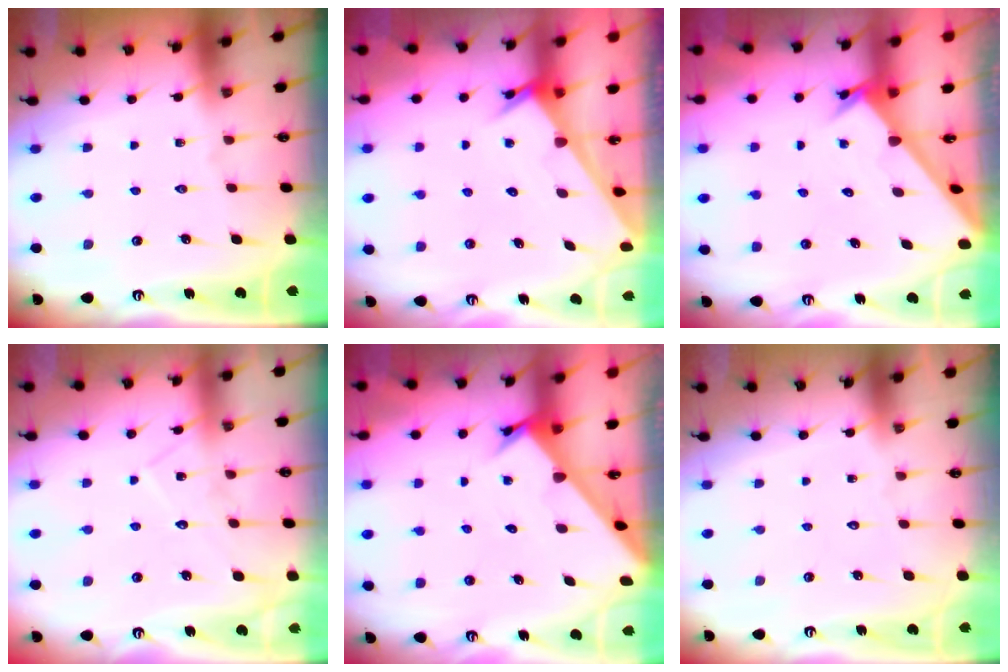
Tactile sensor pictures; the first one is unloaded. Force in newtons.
{"total": 2.4, "press": 2.4, "slide": 0.1}
{"total": 2.5, "press": 2.5, "slide": 0.2}
{"total": 8.4, "press": 8.4, "slide": 0.7}
{"total": 2.1, "press": 2.1, "slide": 0.2}
{"total": 1.6, "press": 1.6, "slide": 0.1}